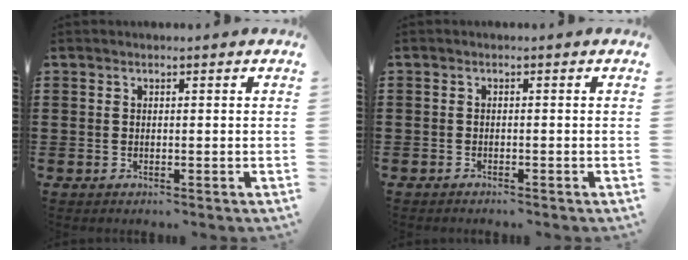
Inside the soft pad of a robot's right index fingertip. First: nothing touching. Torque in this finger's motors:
{"motor_torque": [-0.79, 0.84, -0.14, -0.21]}